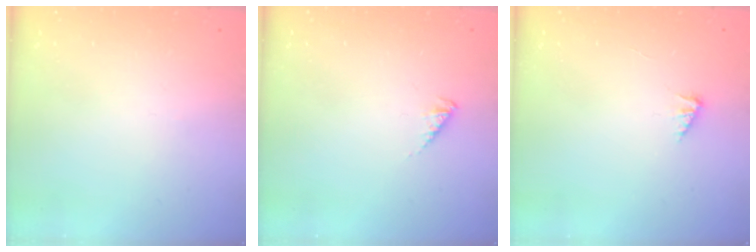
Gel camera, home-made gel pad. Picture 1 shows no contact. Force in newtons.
{"total": 2.9, "press": 2.9, "slide": 0.5}
{"total": 2.5, "press": 2.5, "slide": 0.3}